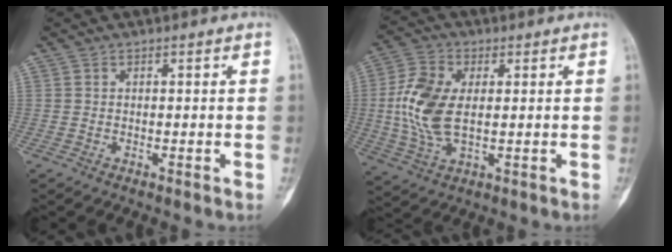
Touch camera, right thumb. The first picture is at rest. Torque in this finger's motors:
{"motor_torque": [-0.72, 1.31, 0.18, -0.07, 0.20]}